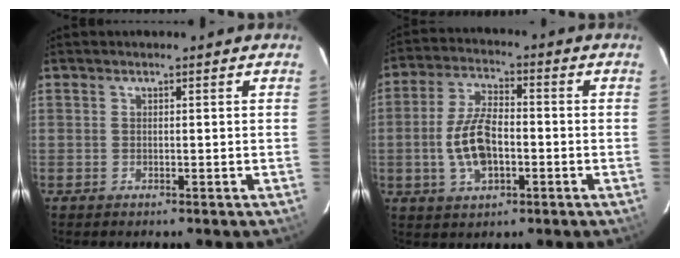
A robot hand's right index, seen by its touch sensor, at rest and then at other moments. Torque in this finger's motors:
{"motor_torque": [0.56, -0.28, 0.27, 0.12]}